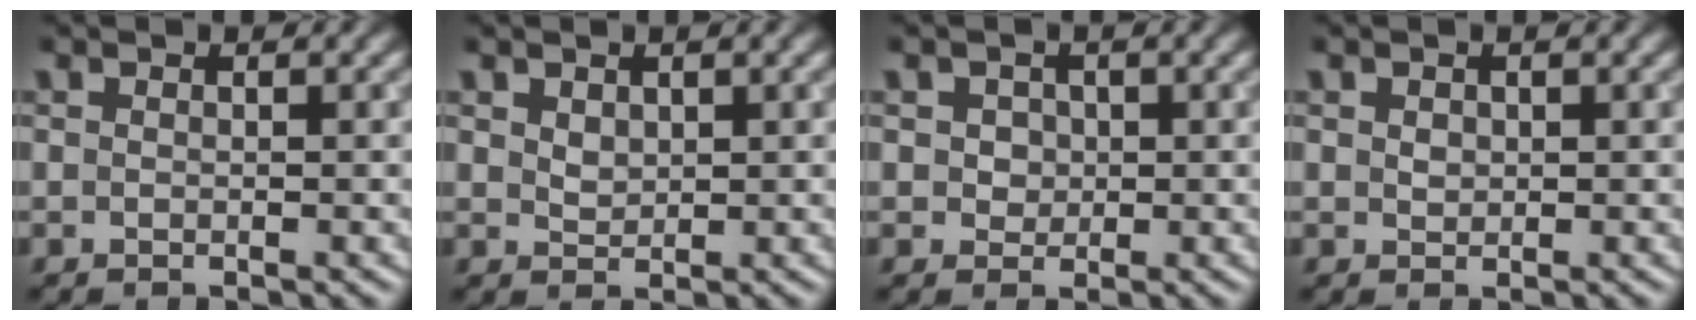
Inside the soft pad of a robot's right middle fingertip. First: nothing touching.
{"total": 1.2, "force": [0.6, 0.9, 0.6], "torque": [-0.011, -0.001, 0.016]}
{"total": 1.9, "force": [0.6, 1.6, 0.8], "torque": [-0.010, 0.011, 0.008]}
{"total": 0.8, "force": [0.3, 0.7, 0.4], "torque": [-0.007, -0.002, 0.007]}